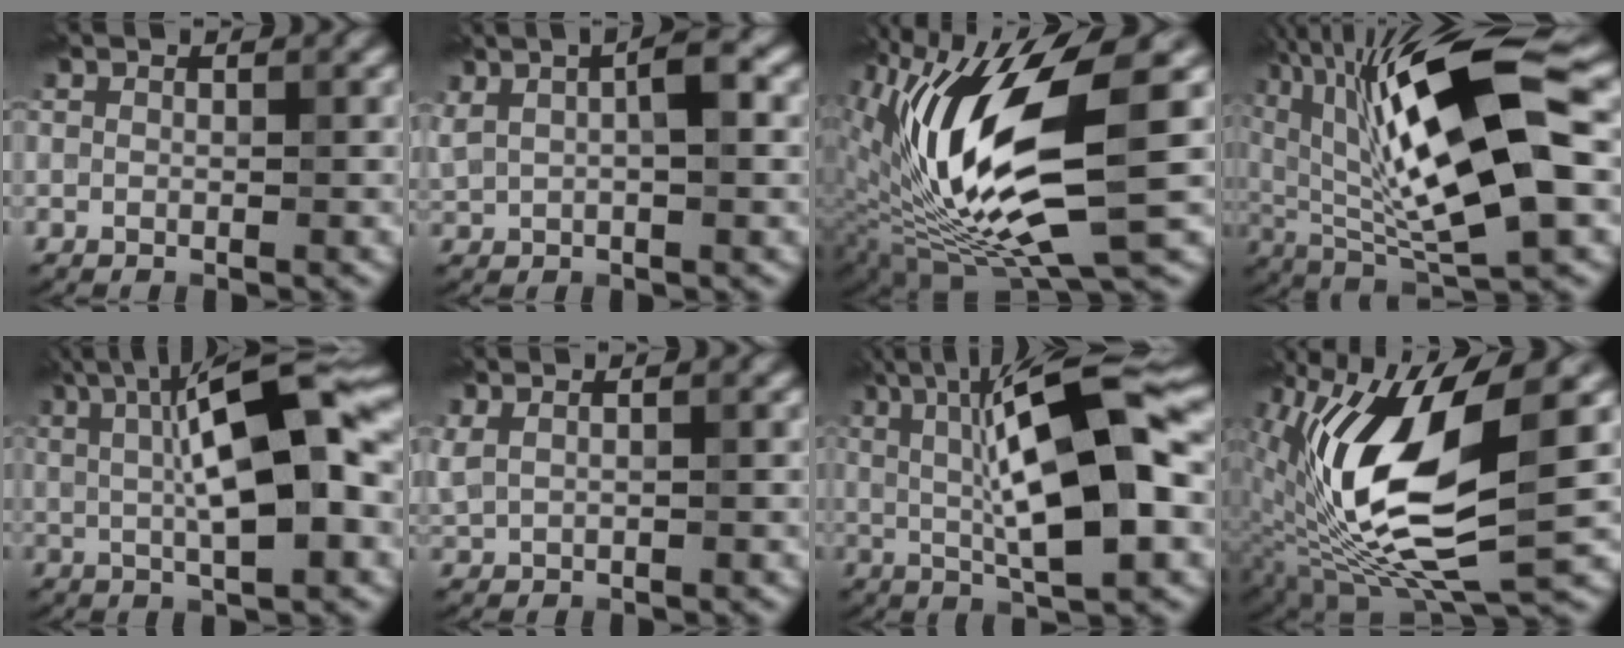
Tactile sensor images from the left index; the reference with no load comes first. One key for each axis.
{"total": 4.3, "fx": 1.3, "fy": 1.3, "fz": 3.8, "tx": -0.073, "ty": 0.012, "tz": 0.022}
{"total": 14.0, "fx": 0.9, "fy": 4.7, "fz": 13.1, "tx": -0.257, "ty": -0.012, "tz": 0.013}
{"total": 16.3, "fx": 3.5, "fy": 5.0, "fz": 15.1, "tx": -0.266, "ty": 0.008, "tz": 0.056}
{"total": 11.5, "fx": 2.2, "fy": 2.6, "fz": 11.0, "tx": -0.157, "ty": 0.021, "tz": 0.032}
{"total": 1.5, "fx": 1.0, "fy": 0.6, "fz": 0.9, "tx": -0.021, "ty": 0.002, "tz": 0.023}
{"total": 13.5, "fx": 1.2, "fy": 3.2, "fz": 13.1, "tx": -0.194, "ty": 0.024, "tz": 0.012}
{"total": 14.2, "fx": 0.3, "fy": 5.2, "fz": 13.2, "tx": -0.260, "ty": -0.014, "tz": 0.002}